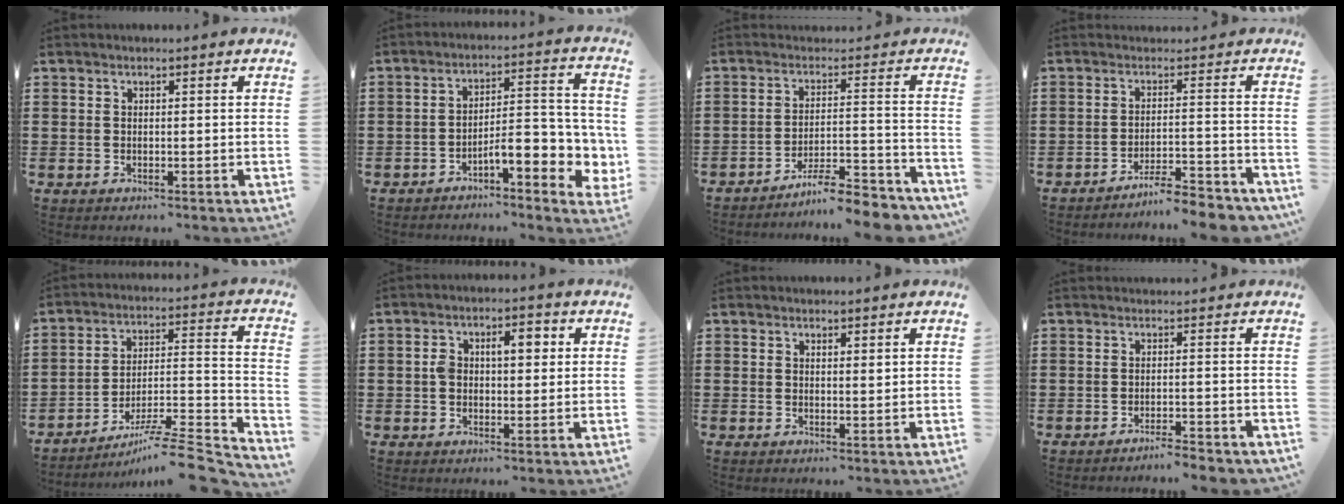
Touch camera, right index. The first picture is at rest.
{"total": 7.3, "force": [-3.3, 2.5, 6.1], "torque": [-0.084, -0.013, -0.059]}
{"total": 5.9, "force": [-5.2, 0.5, 2.8], "torque": [-0.045, 0.002, -0.096]}
{"total": 3.9, "force": [-3.6, 0.1, 1.3], "torque": [-0.026, 0.000, -0.071]}
{"total": 8.5, "force": [-6.9, 0.3, 4.9], "torque": [-0.070, 0.004, -0.136]}
{"total": 4.7, "force": [0.7, 2.5, 3.9], "torque": [-0.064, 0.007, 0.006]}
{"total": 0.9, "force": [0.7, 0.2, 0.6], "torque": [-0.004, -0.002, 0.011]}
{"total": 1.5, "force": [-1.4, -0.1, 0.4], "torque": [-0.011, 0.000, -0.029]}